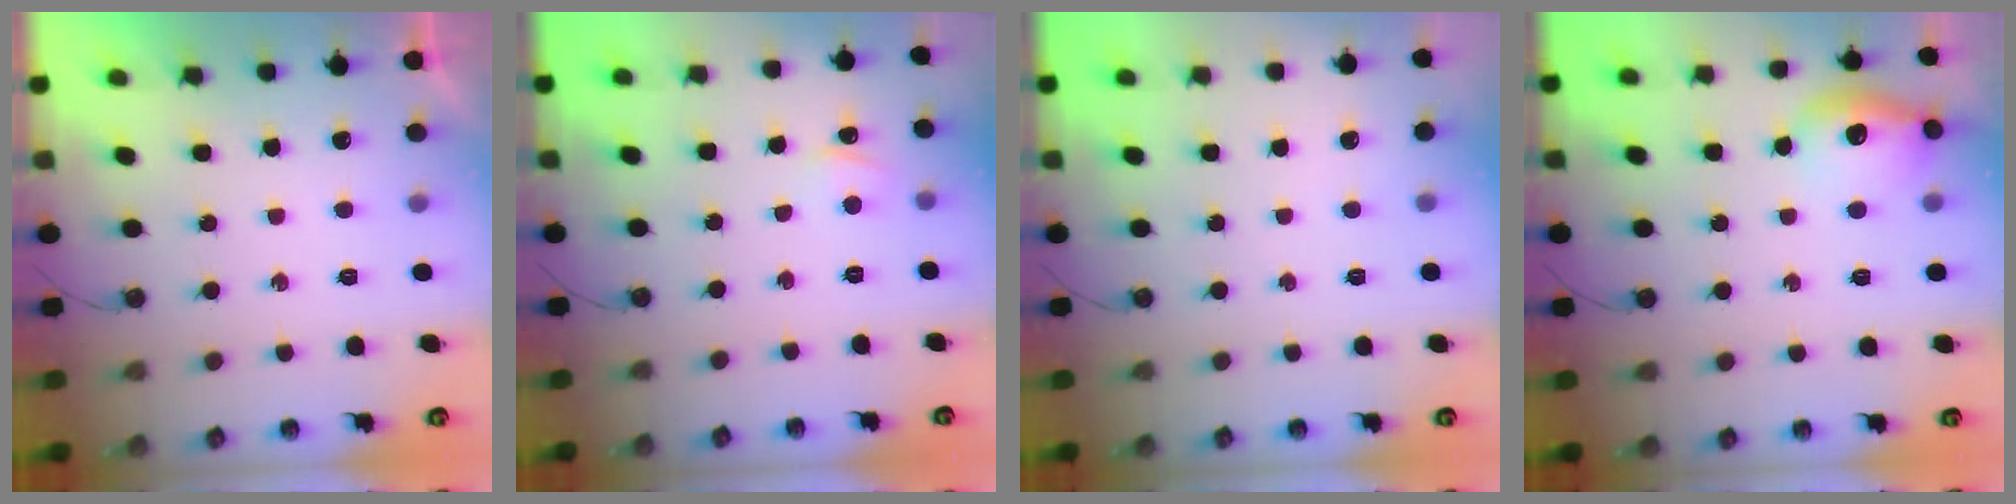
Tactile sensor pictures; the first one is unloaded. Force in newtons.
{"total": 2.3, "press": 2.2, "slide": 0.3}
{"total": 0.0}
{"total": 14.5, "press": 14.4, "slide": 1.1}